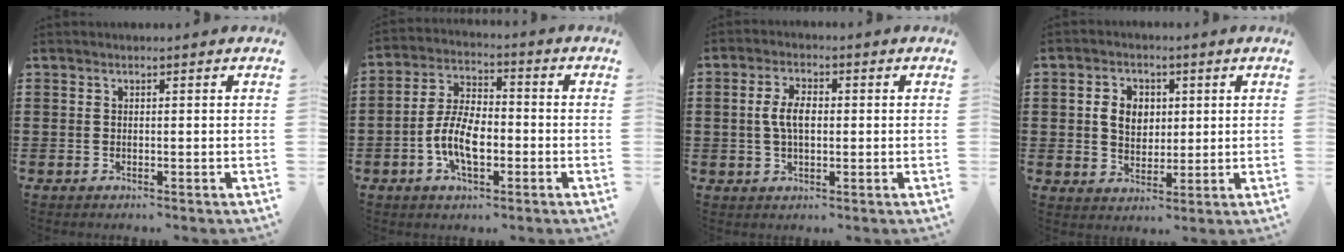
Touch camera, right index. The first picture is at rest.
{"total": 8.1, "force": [-2.4, 4.0, 6.6], "torque": [-0.154, -0.001, -0.052]}
{"total": 4.7, "force": [0.2, 2.3, 4.1], "torque": [-0.095, 0.002, -0.003]}
{"total": 5.0, "force": [0.8, 4.0, 3.0], "torque": [-0.064, 0.012, 0.009]}